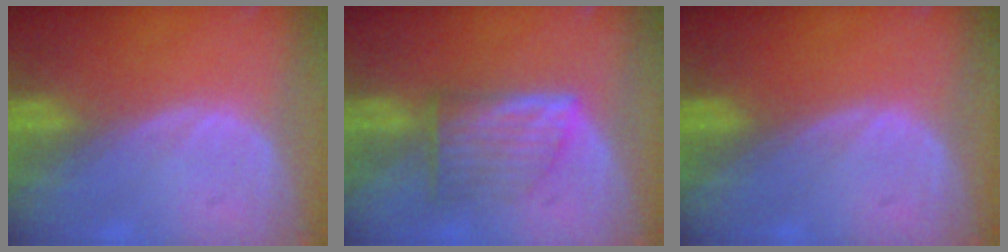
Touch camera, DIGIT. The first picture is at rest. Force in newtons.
{"total": 6.6, "press": 6.1, "slide": 2.5}
{"total": 0.0}